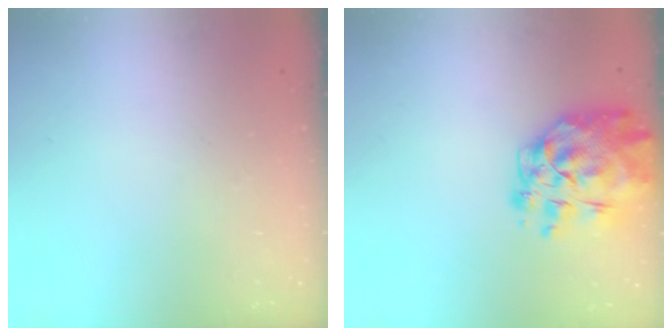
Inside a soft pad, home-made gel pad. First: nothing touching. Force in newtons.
{"total": 14.0, "press": 13.2, "slide": 4.7}